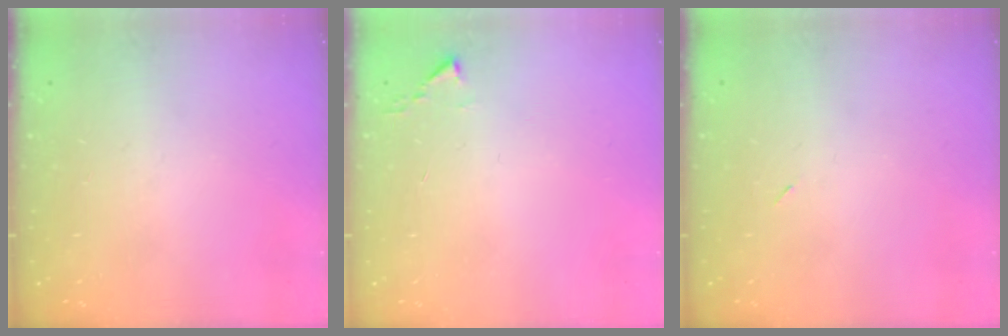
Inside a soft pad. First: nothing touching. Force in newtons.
{"total": 2.4, "press": 2.4, "slide": 0.3}
{"total": 2.3, "press": 1.9, "slide": 1.2}